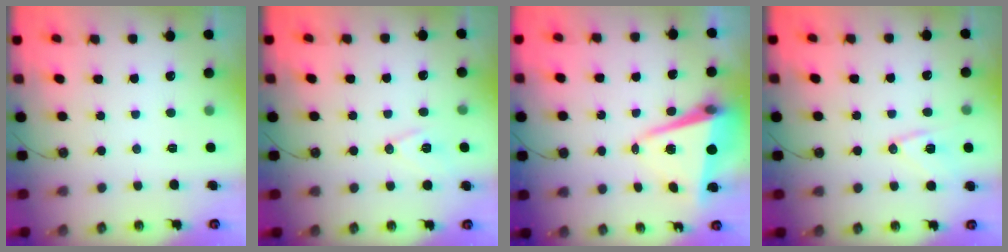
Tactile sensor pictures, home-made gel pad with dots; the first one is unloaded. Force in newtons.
{"total": 9.2, "press": 8.5, "slide": 3.6}
{"total": 8.3, "press": 8.2, "slide": 1.3}
{"total": 10.5, "press": 10.4, "slide": 1.2}